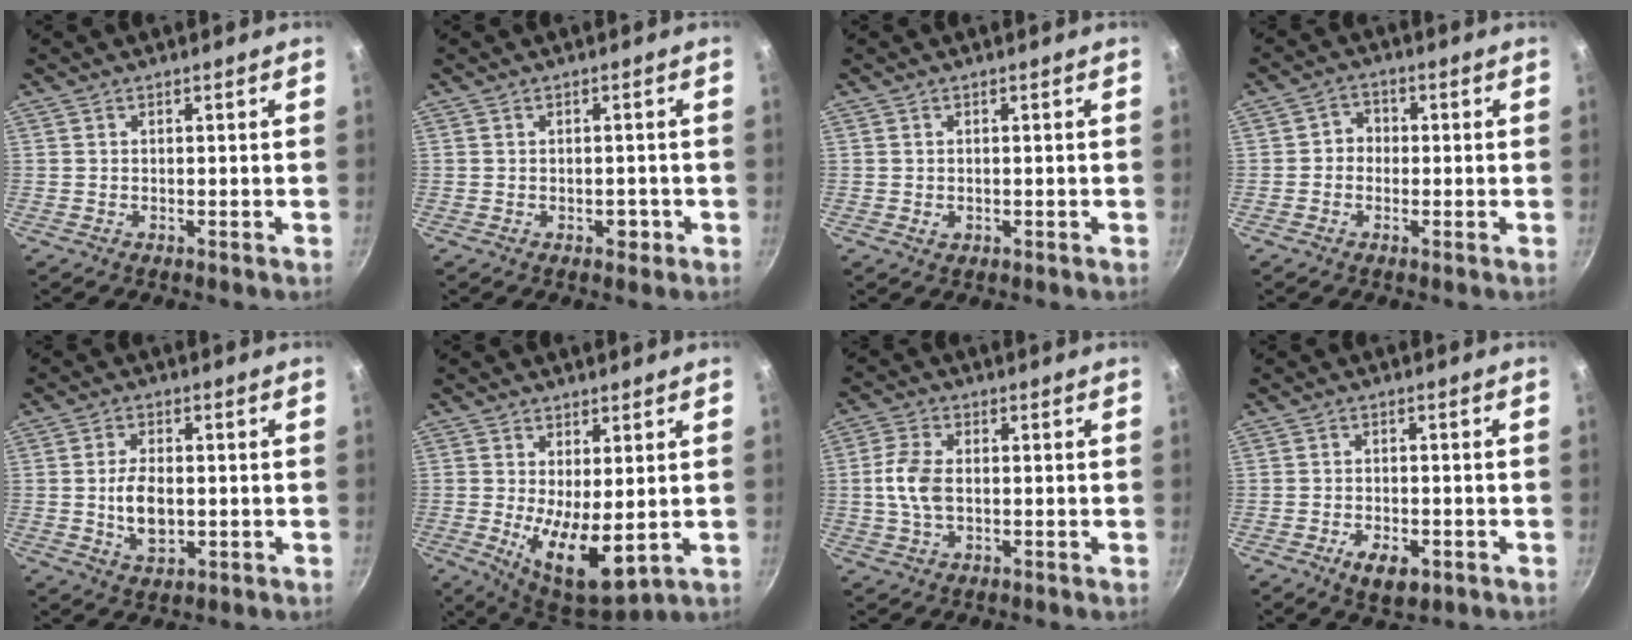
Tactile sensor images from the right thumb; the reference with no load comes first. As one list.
[{"total": 2.0, "force": [-0.7, 1.3, 1.3], "torque": [-0.006, 0.008, -0.008]}, {"total": 0.9, "force": [-0.1, 0.7, 0.6], "torque": [-0.008, 0.000, -0.001]}, {"total": 5.0, "force": [-0.4, 4.4, 2.4], "torque": [-0.007, 0.014, -0.016]}, {"total": 7.5, "force": [-0.5, 4.3, 6.1], "torque": [-0.103, 0.000, -0.005]}, {"total": 11.2, "force": [-0.4, 4.6, 10.2], "torque": [-0.154, -0.025, 0.007]}, {"total": 6.9, "force": [-0.1, 4.2, 5.4], "torque": [-0.112, 0.011, -0.005]}, {"total": 6.0, "force": [-2.7, 3.2, 4.3], "torque": [-0.066, 0.010, -0.038]}]